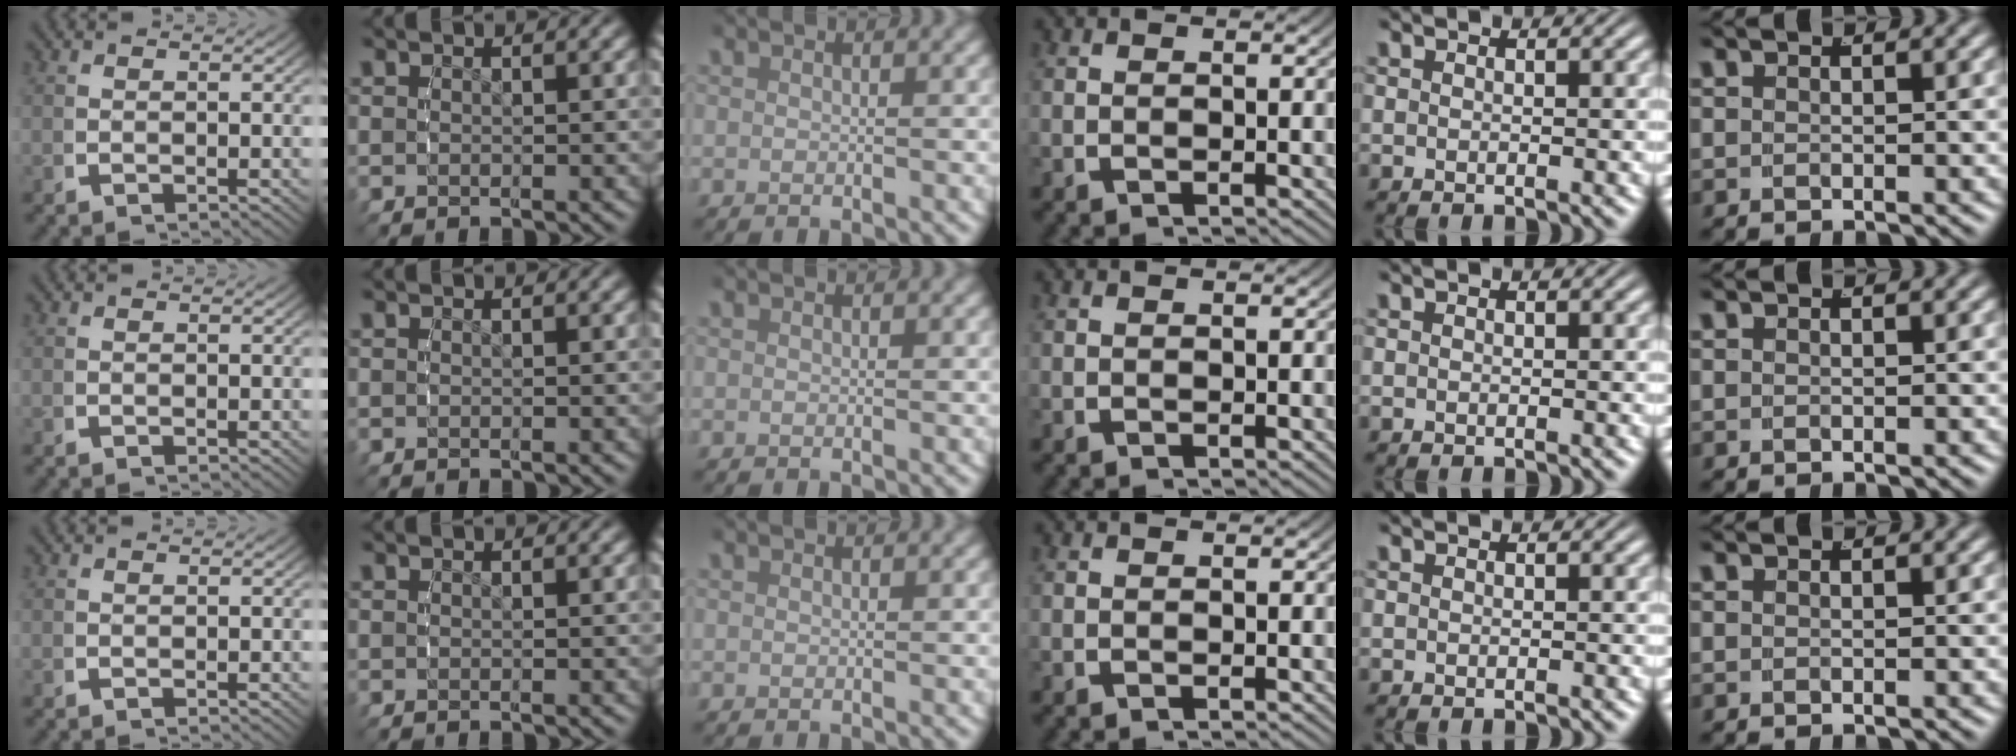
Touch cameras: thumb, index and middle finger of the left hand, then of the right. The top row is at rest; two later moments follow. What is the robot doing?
{"motion": "reach", "object": "plastic wrap"}